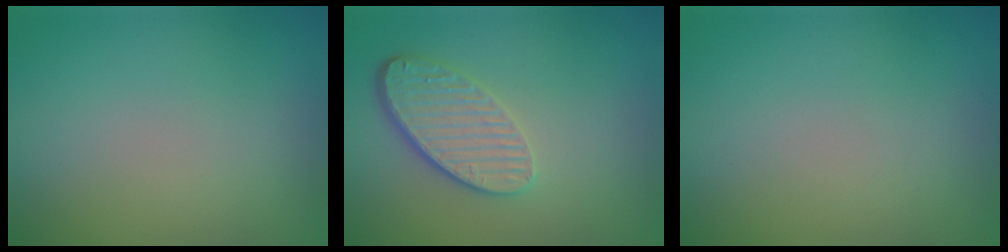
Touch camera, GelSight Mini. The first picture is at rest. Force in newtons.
{"total": 4.4, "press": 3.4, "slide": 2.9}
{"total": 0.0}